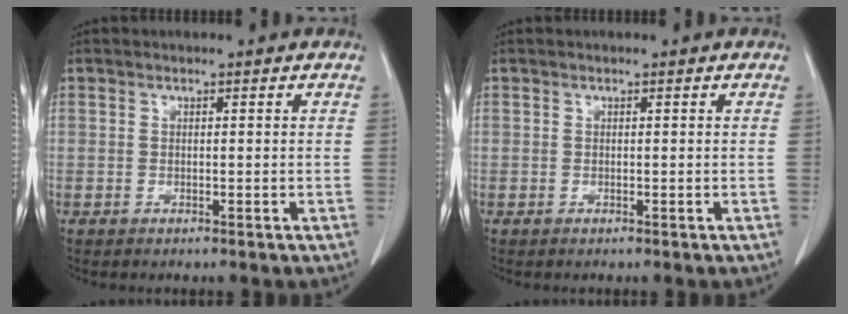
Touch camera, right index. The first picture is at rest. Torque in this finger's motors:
{"motor_torque": [0.00, 0.00, 0.00, 0.00]}